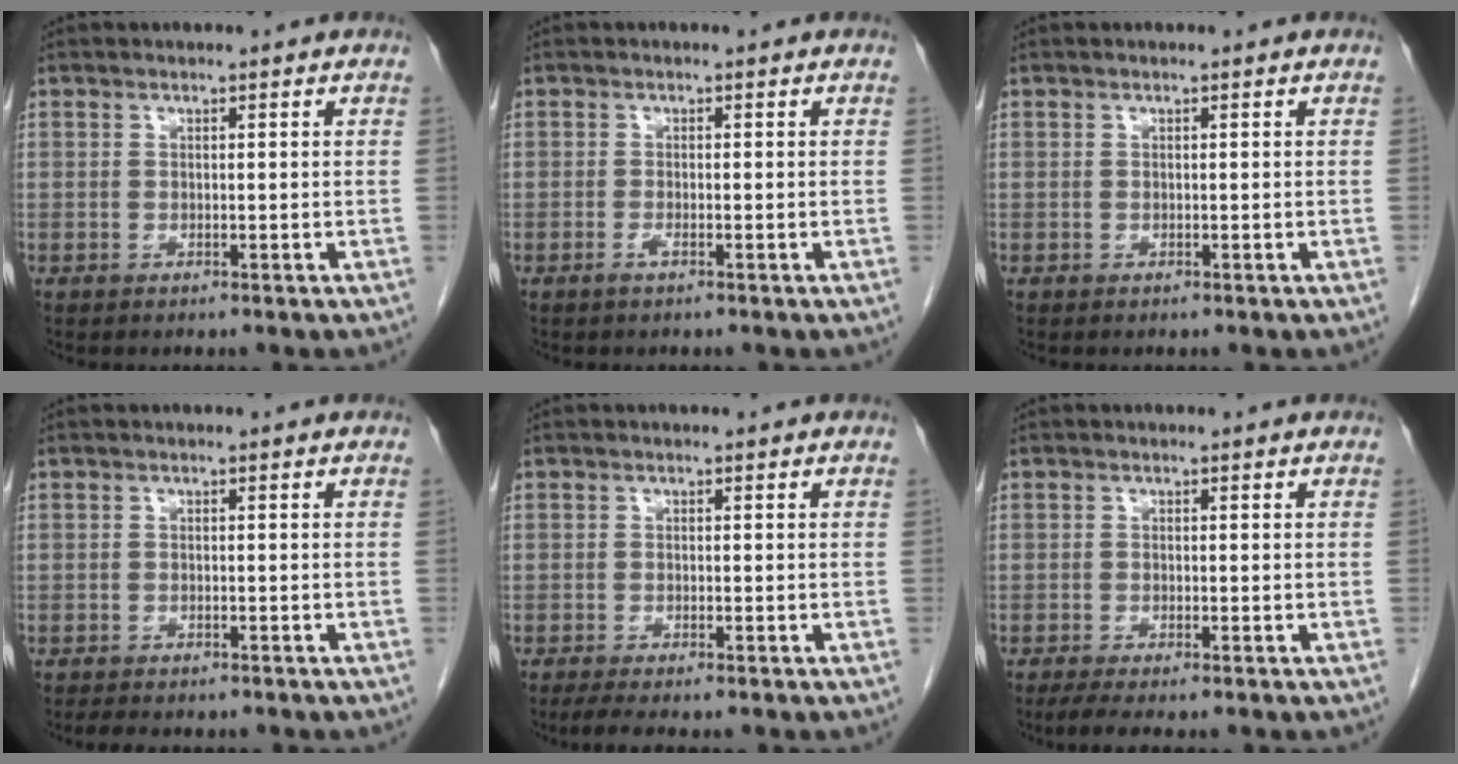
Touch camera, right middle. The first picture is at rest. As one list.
[{"total": 0.9, "force": [-0.6, 0.0, 0.7], "torque": [-0.017, -0.001, -0.011]}, {"total": 0.0}, {"total": 4.5, "force": [-3.8, 1.4, 2.0], "torque": [-0.034, -0.010, -0.048]}, {"total": 4.0, "force": [-3.2, 0.4, 2.4], "torque": [-0.040, -0.012, -0.047]}, {"total": 3.6, "force": [-2.8, 0.3, 2.3], "torque": [-0.042, -0.011, -0.045]}]